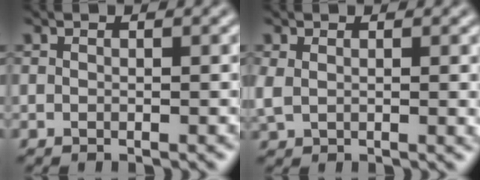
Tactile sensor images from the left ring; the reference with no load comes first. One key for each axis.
{"total": 2.0, "fx": 0.5, "fy": 1.1, "fz": 1.7, "tx": -0.043, "ty": -0.003, "tz": 0.018}